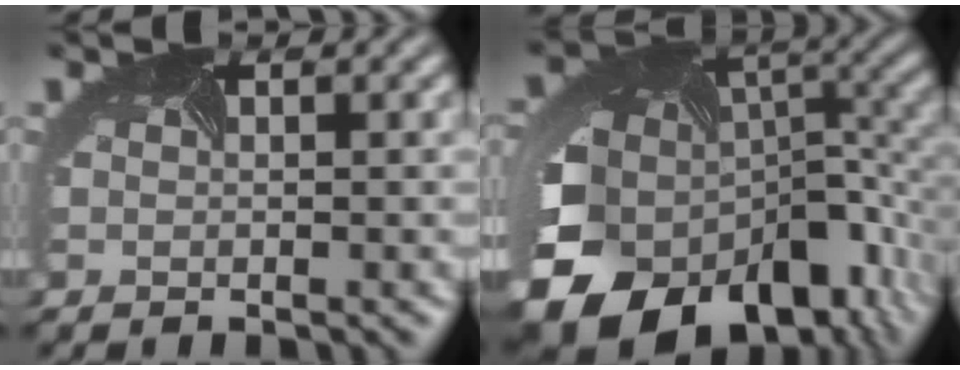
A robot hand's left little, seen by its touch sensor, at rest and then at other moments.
{"total": 19.6, "force": [-7.7, 13.7, 11.6], "torque": [-0.249, -0.053, -0.085]}